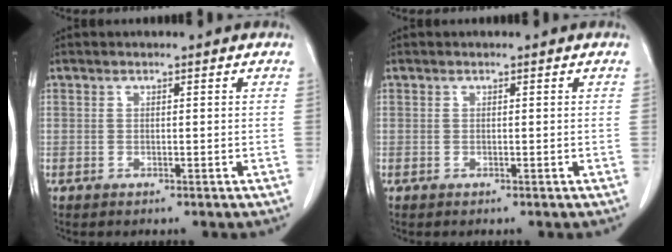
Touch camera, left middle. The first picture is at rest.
{"total": 0.0}